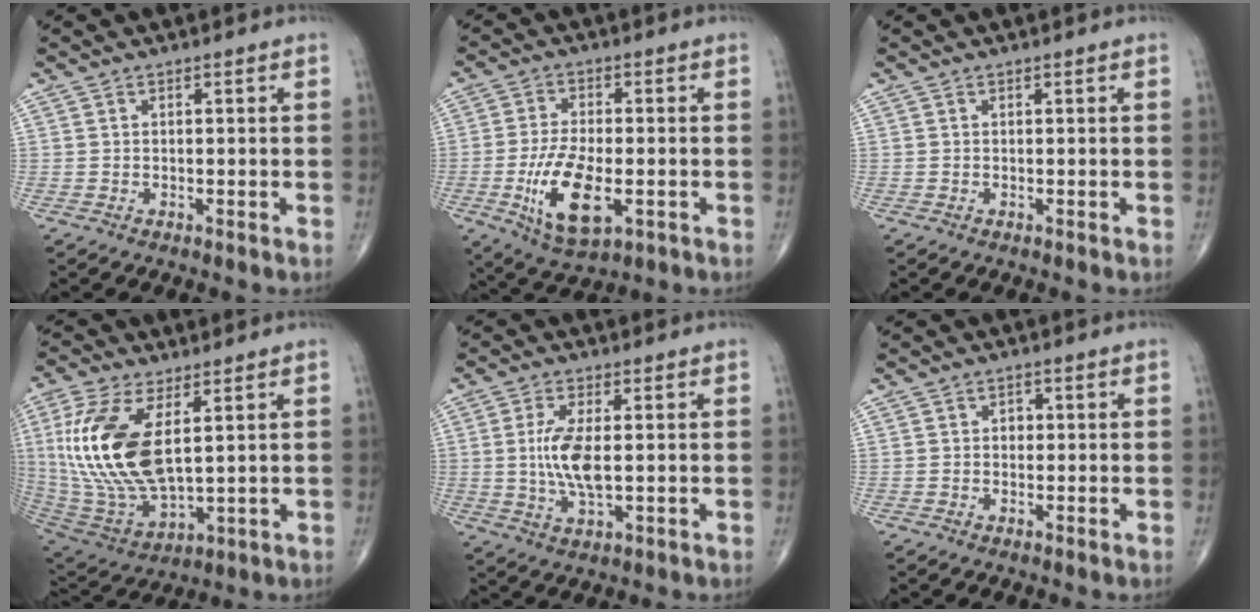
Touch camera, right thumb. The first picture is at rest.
{"total": 12.2, "force": [-3.3, 5.5, 10.4], "torque": [-0.198, -0.004, -0.051]}
{"total": 0.0}
{"total": 20.1, "force": [4.2, 9.3, 17.3], "torque": [-0.370, -0.025, 0.092]}
{"total": 8.2, "force": [0.3, 3.1, 7.6], "torque": [-0.162, -0.012, 0.008]}
{"total": 1.6, "force": [0.1, 1.3, 0.9], "torque": [-0.003, 0.004, -0.004]}